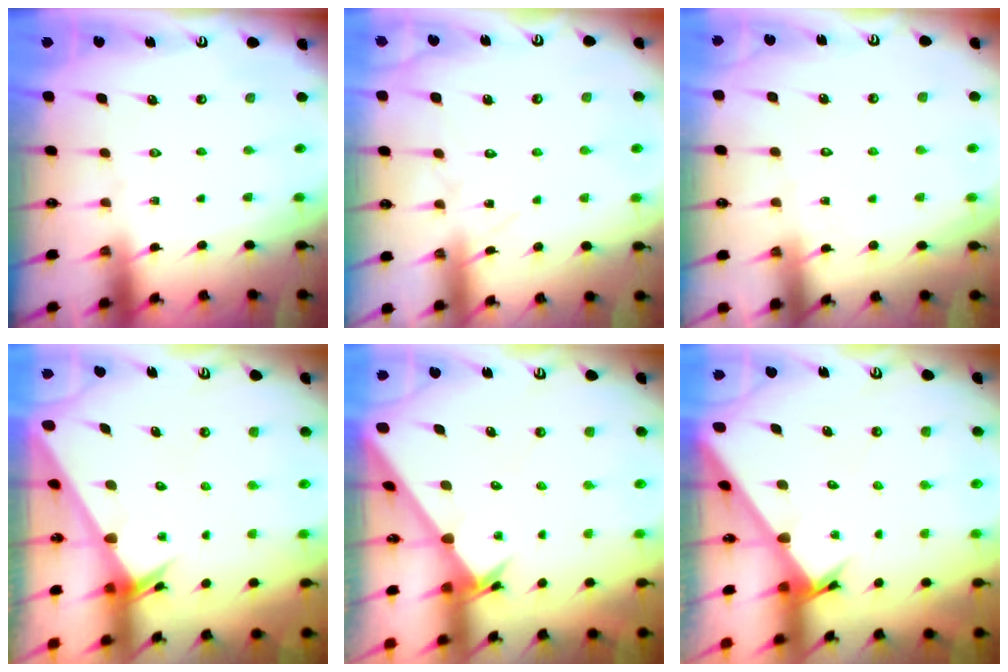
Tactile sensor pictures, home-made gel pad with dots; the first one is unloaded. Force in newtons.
{"total": 8.5, "press": 8.5, "slide": 0.6}
{"total": 4.3, "press": 4.2, "slide": 0.3}
{"total": 2.4, "press": 2.4, "slide": 0.1}
{"total": 2.8, "press": 2.8, "slide": 0.2}
{"total": 2.6, "press": 2.6, "slide": 0.3}